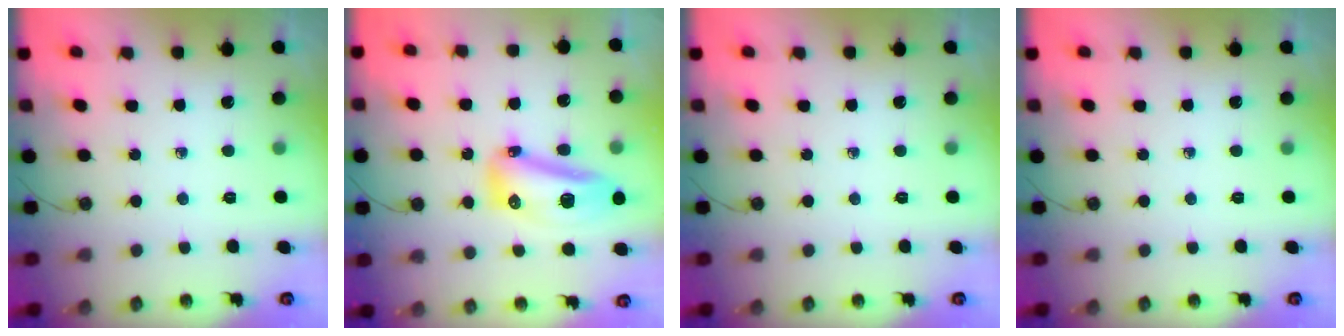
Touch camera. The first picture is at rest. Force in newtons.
{"total": 22.3, "press": 17.1, "slide": 14.3}
{"total": 0.0}
{"total": 0.0}